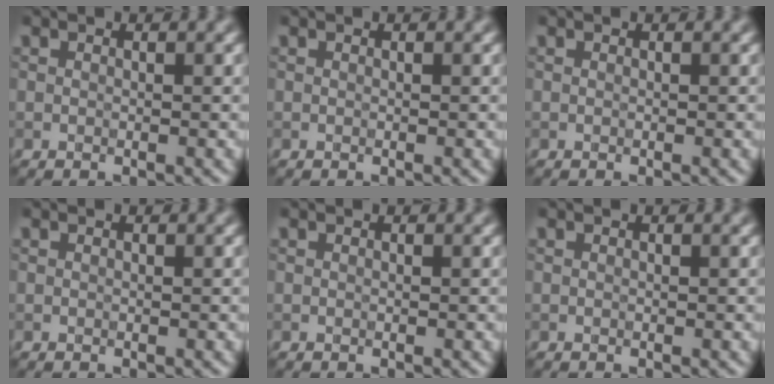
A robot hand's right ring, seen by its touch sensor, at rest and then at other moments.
{"total": 0.0}
{"total": 0.0}
{"total": 0.0}
{"total": 0.0}
{"total": 0.0}